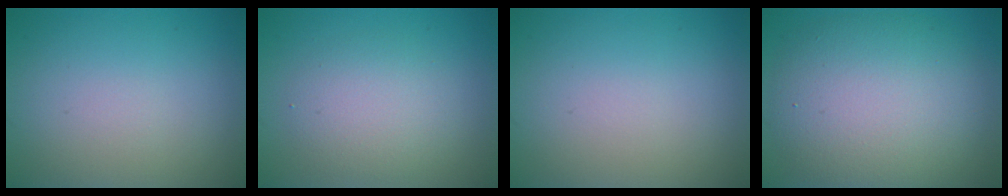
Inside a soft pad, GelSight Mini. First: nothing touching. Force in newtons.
{"total": 3.2, "press": 3.2, "slide": 0.3}
{"total": 0.0}
{"total": 9.7, "press": 9.6, "slide": 0.8}